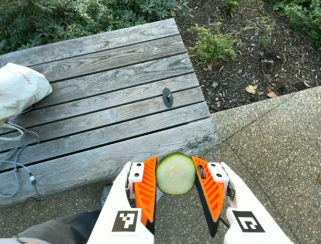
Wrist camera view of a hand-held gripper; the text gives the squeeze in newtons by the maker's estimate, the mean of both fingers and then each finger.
{"total": 14.1, "left": 14.5, "right": 13.6}